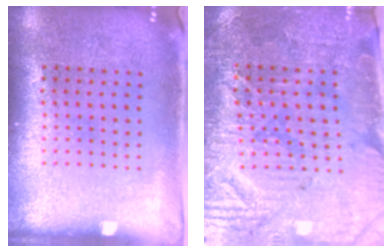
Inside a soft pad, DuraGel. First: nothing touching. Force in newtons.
{"total": 3.6, "press": 3.4, "slide": 1.2}